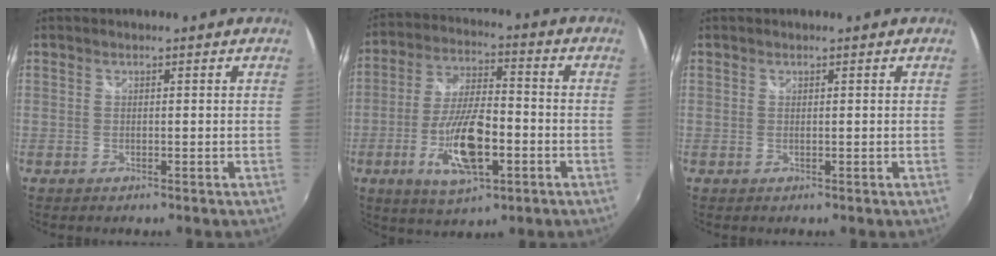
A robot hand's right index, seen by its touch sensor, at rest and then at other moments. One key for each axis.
{"total": 14.0, "fx": -4.9, "fy": 5.2, "fz": 12.1, "tx": -0.247, "ty": -0.009, "tz": -0.087}
{"total": 0.0}